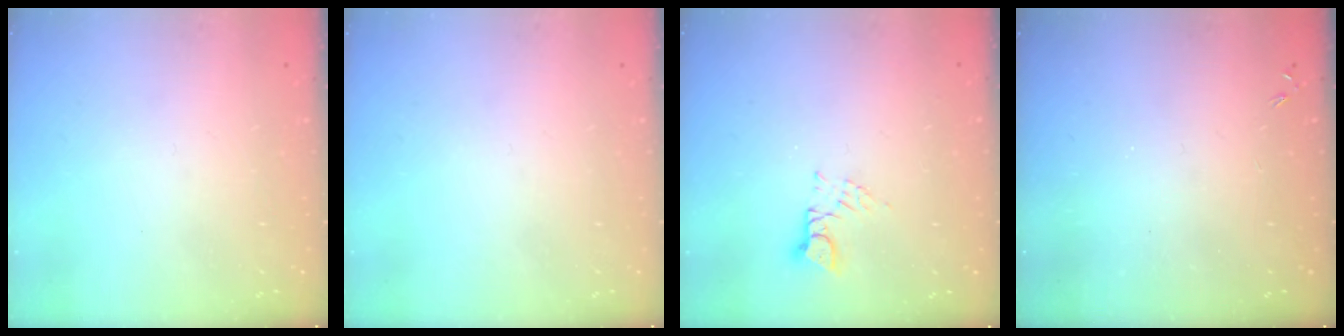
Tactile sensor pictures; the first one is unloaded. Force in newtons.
{"total": 0.0}
{"total": 2.8, "press": 2.8, "slide": 0.3}
{"total": 0.0}